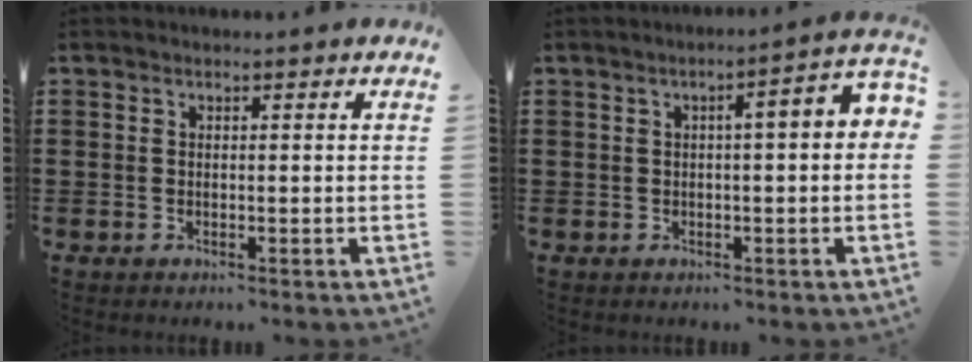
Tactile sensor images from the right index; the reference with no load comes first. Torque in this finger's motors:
{"motor_torque": [1.15, -0.14, 0.67, 0.05]}